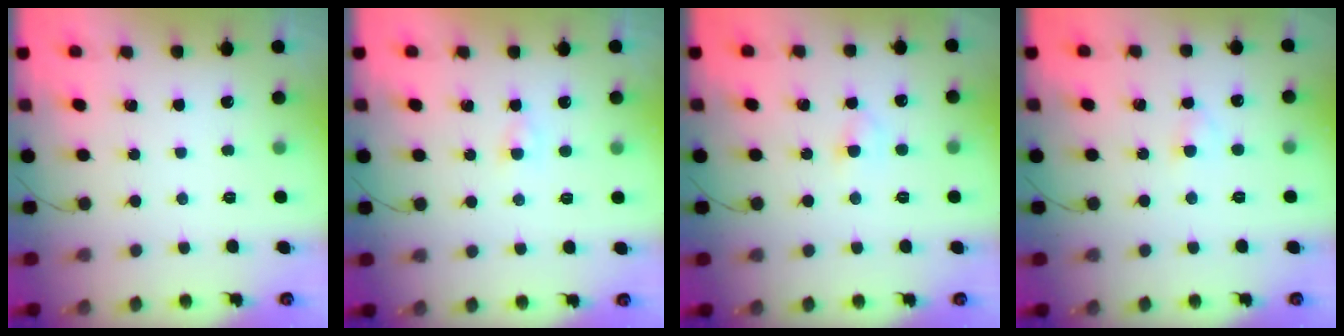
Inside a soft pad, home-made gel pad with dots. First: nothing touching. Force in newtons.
{"total": 1.5, "press": 1.4, "slide": 0.6}
{"total": 3.2, "press": 3.0, "slide": 1.2}
{"total": 2.1, "press": 1.9, "slide": 0.9}